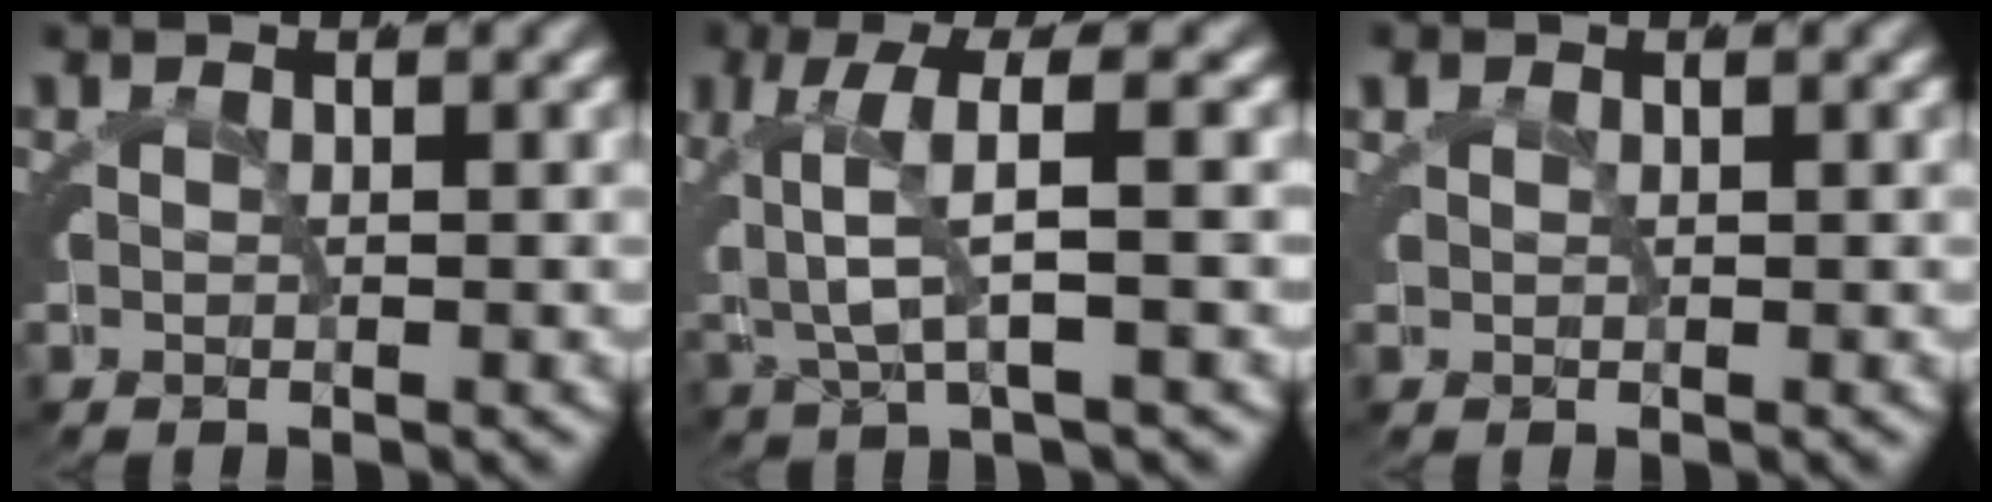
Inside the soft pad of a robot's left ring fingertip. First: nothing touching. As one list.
[{"total": 4.1, "force": [0.8, 1.8, 3.5], "torque": [-0.076, 0.007, 0.008]}, {"total": 1.1, "force": [0.3, 1.0, 0.2], "torque": [-0.004, -0.004, 0.008]}]